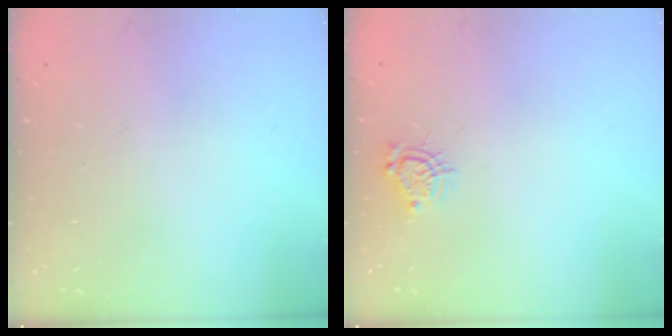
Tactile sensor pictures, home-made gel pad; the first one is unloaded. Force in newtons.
{"total": 7.0, "press": 6.9, "slide": 0.5}